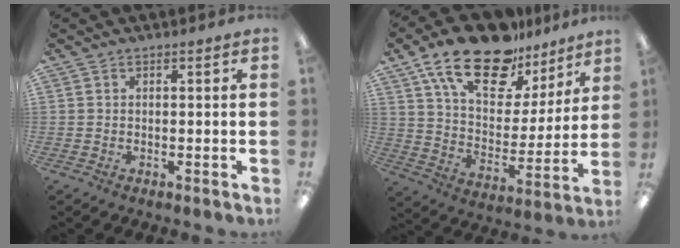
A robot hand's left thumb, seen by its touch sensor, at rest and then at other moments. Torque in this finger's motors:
{"motor_torque": [0.41, 0.47, 1.60, -1.17, 0.26]}